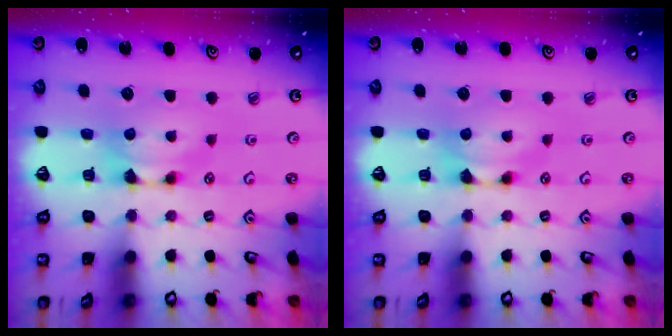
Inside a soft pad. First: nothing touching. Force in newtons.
{"total": 0.0}